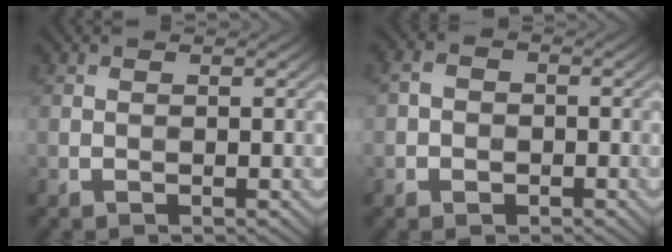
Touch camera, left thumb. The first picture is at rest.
{"total": 2.2, "force": [-0.8, 1.8, 0.9], "torque": [-0.017, -0.001, -0.022]}